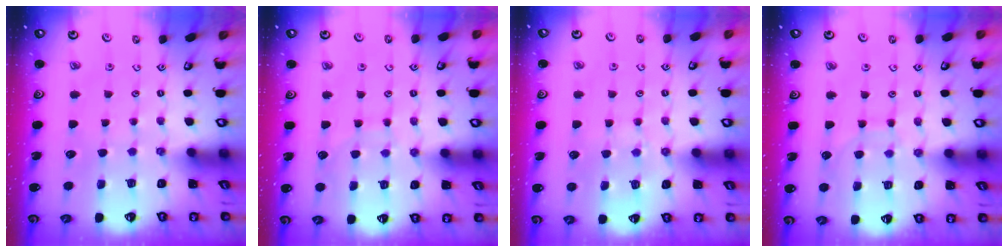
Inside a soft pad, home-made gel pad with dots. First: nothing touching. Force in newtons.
{"total": 7.0, "press": 7.0, "slide": 0.6}
{"total": 6.6, "press": 6.6, "slide": 0.5}
{"total": 6.8, "press": 6.8, "slide": 0.1}